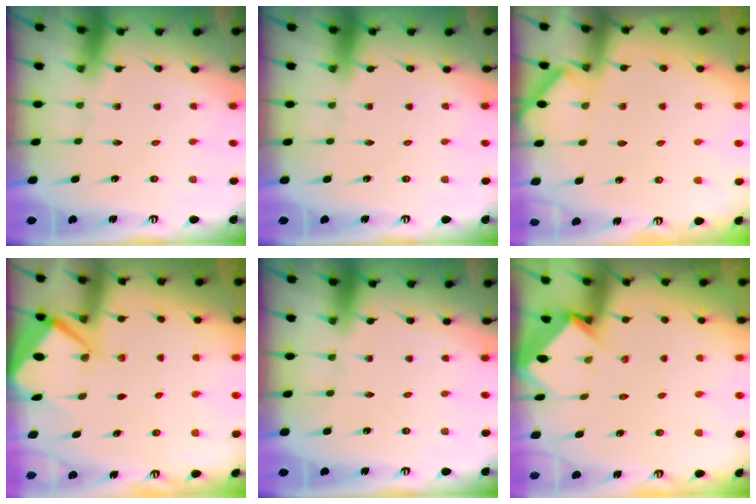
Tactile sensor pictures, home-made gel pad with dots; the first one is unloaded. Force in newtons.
{"total": 0.0}
{"total": 3.0, "press": 2.9, "slide": 0.3}
{"total": 5.5, "press": 5.5, "slide": 0.7}
{"total": 0.0}
{"total": 3.7, "press": 3.7, "slide": 0.2}